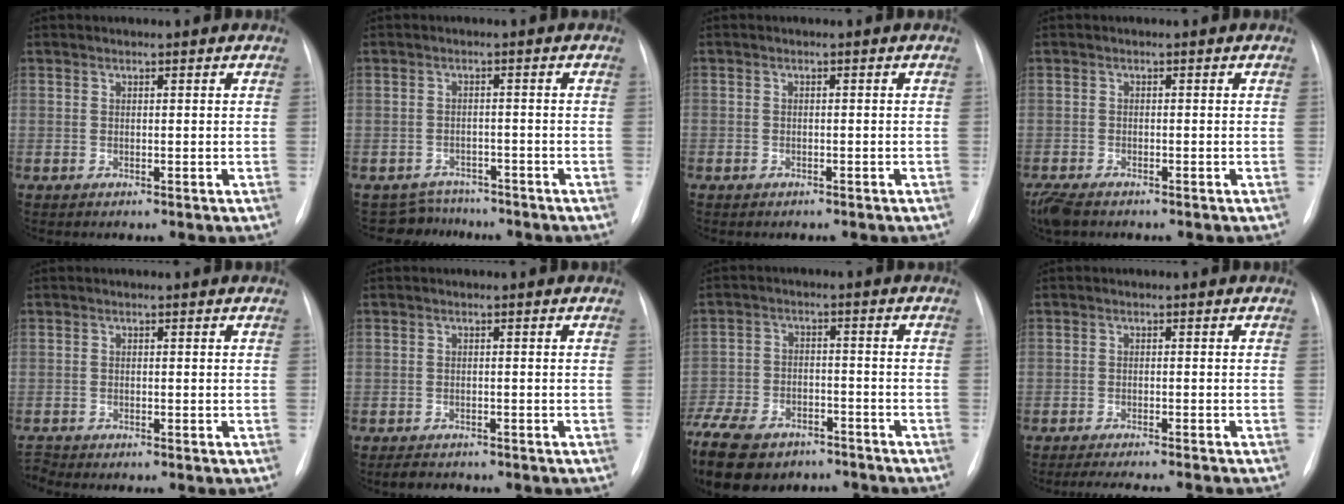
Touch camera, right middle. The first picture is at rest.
{"total": 4.0, "force": [-3.5, 1.4, -1.3], "torque": [0.018, 0.010, -0.055]}
{"total": 1.3, "force": [-1.0, 0.9, 0.2], "torque": [-0.010, 0.003, -0.013]}
{"total": 4.9, "force": [-3.7, 1.8, 2.6], "torque": [-0.053, -0.012, -0.064]}
{"total": 1.4, "force": [-1.4, -0.1, -0.2], "torque": [0.000, -0.011, -0.026]}
{"total": 2.6, "force": [-2.3, 1.1, 0.8], "torque": [-0.019, -0.004, -0.030]}
{"total": 21.8, "force": [-15.3, 11.5, 10.5], "torque": [-0.308, -0.034, -0.235]}
{"total": 9.0, "force": [-8.1, 0.1, 3.9], "torque": [-0.043, -0.012, -0.112]}